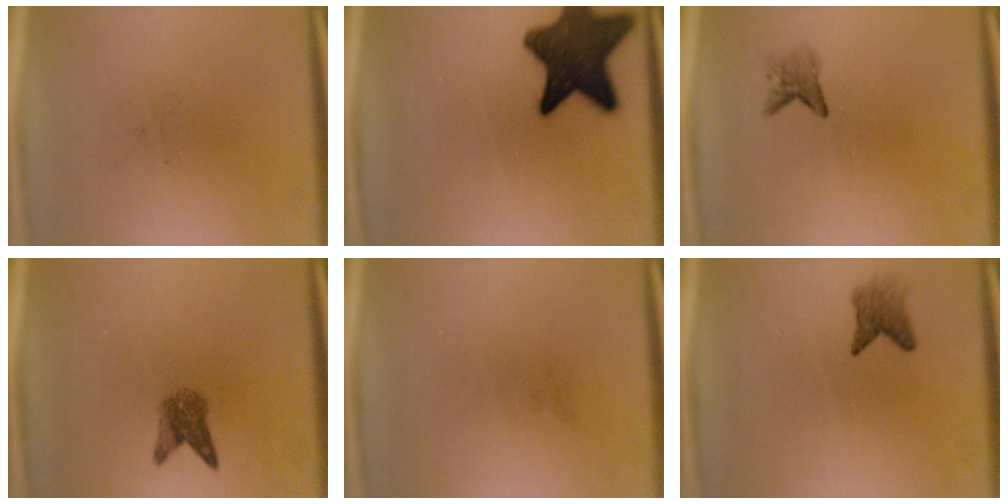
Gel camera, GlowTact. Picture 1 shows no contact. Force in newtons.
{"total": 13.6}
{"total": 1.8}
{"total": 2.9}
{"total": 0.0}
{"total": 2.4}